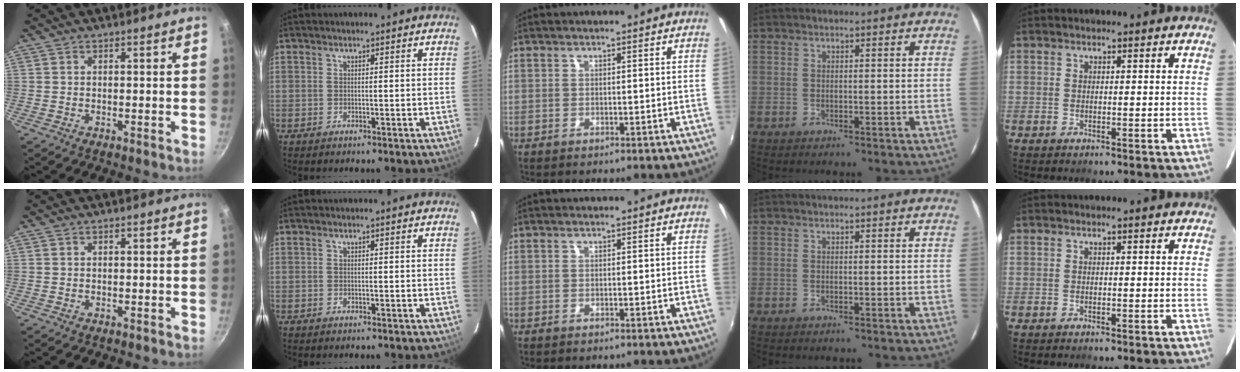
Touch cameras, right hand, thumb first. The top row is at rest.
{}